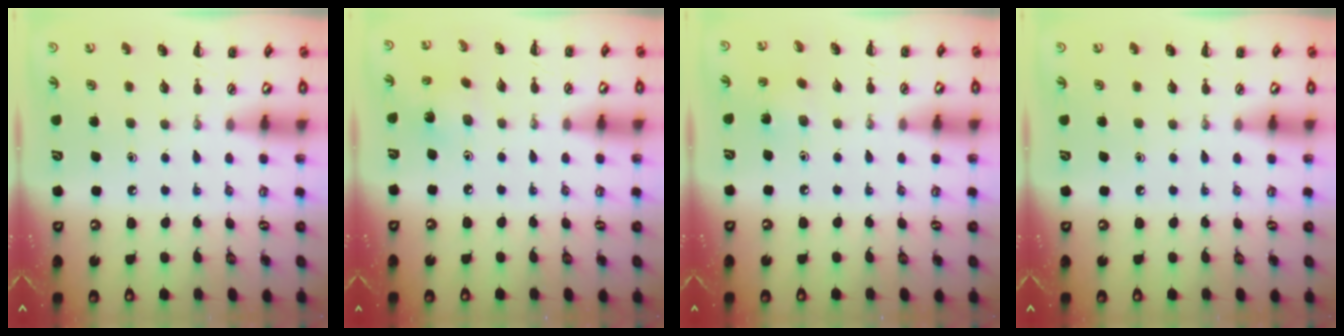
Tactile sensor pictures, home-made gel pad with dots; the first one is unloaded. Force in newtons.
{"total": 2.2, "press": 2.1, "slide": 0.7}
{"total": 4.4, "press": 4.2, "slide": 1.4}
{"total": 0.0}